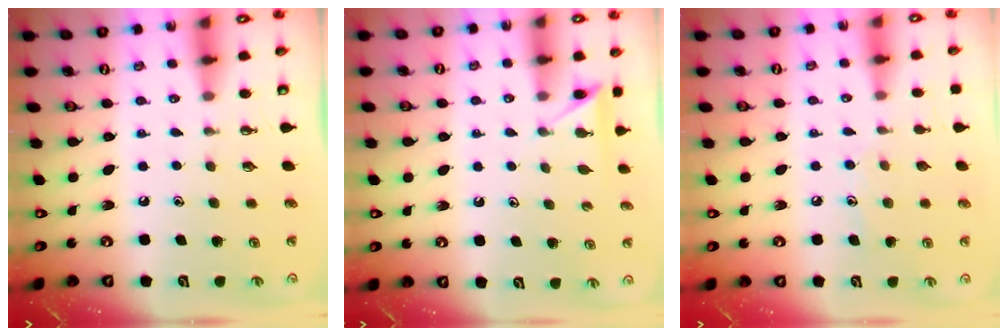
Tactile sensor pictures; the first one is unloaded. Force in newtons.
{"total": 5.2, "press": 5.2, "slide": 0.6}
{"total": 6.4, "press": 6.4, "slide": 0.5}